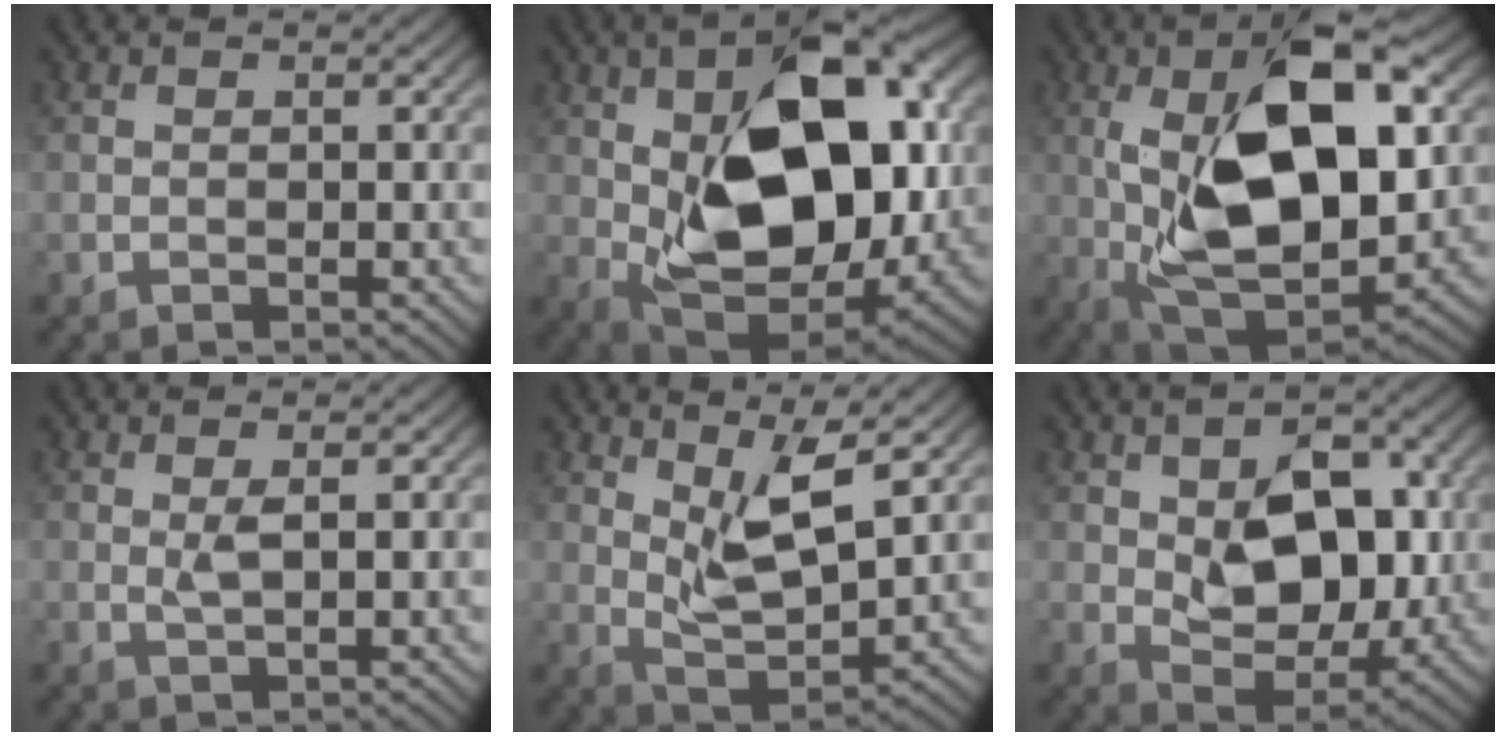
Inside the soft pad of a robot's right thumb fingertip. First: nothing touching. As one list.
[{"total": 19.4, "force": [2.5, 10.6, 16.0], "torque": [-0.256, 0.003, 0.031]}, {"total": 17.9, "force": [2.3, 8.0, 15.8], "torque": [-0.271, 0.007, 0.029]}, {"total": 1.6, "force": [0.4, 0.2, 1.6], "torque": [-0.037, -0.001, 0.008]}, {"total": 8.0, "force": [3.7, 2.4, 6.6], "torque": [-0.131, -0.007, 0.072]}, {"total": 11.3, "force": [0.8, 6.9, 8.9], "torque": [-0.140, -0.005, 0.013]}]